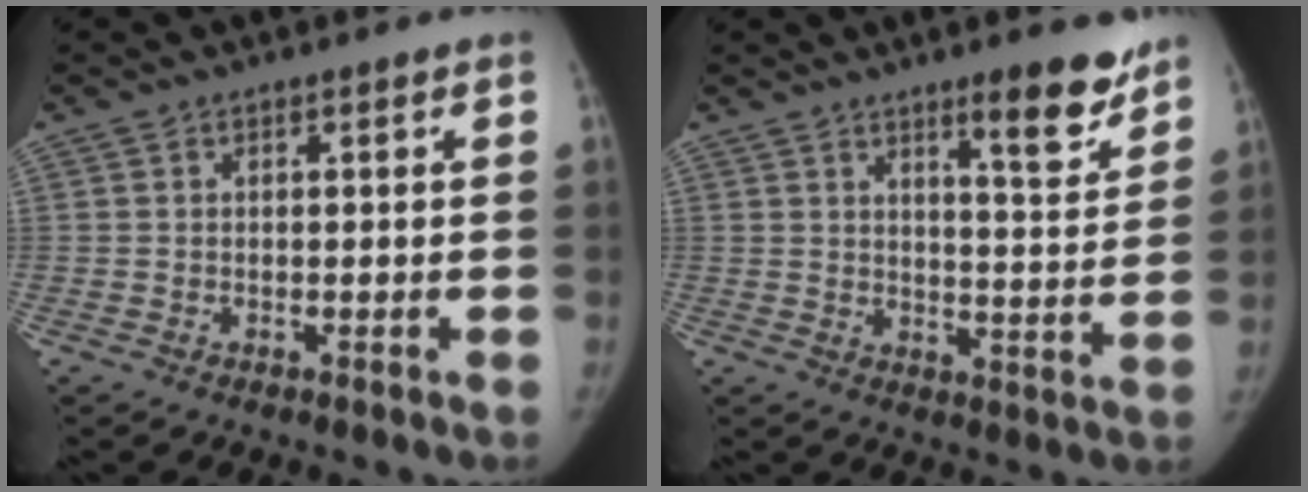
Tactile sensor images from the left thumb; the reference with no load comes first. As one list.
[{"total": 9.8, "force": [6.9, 2.0, 6.6], "torque": [-0.069, -0.051, 0.101]}]